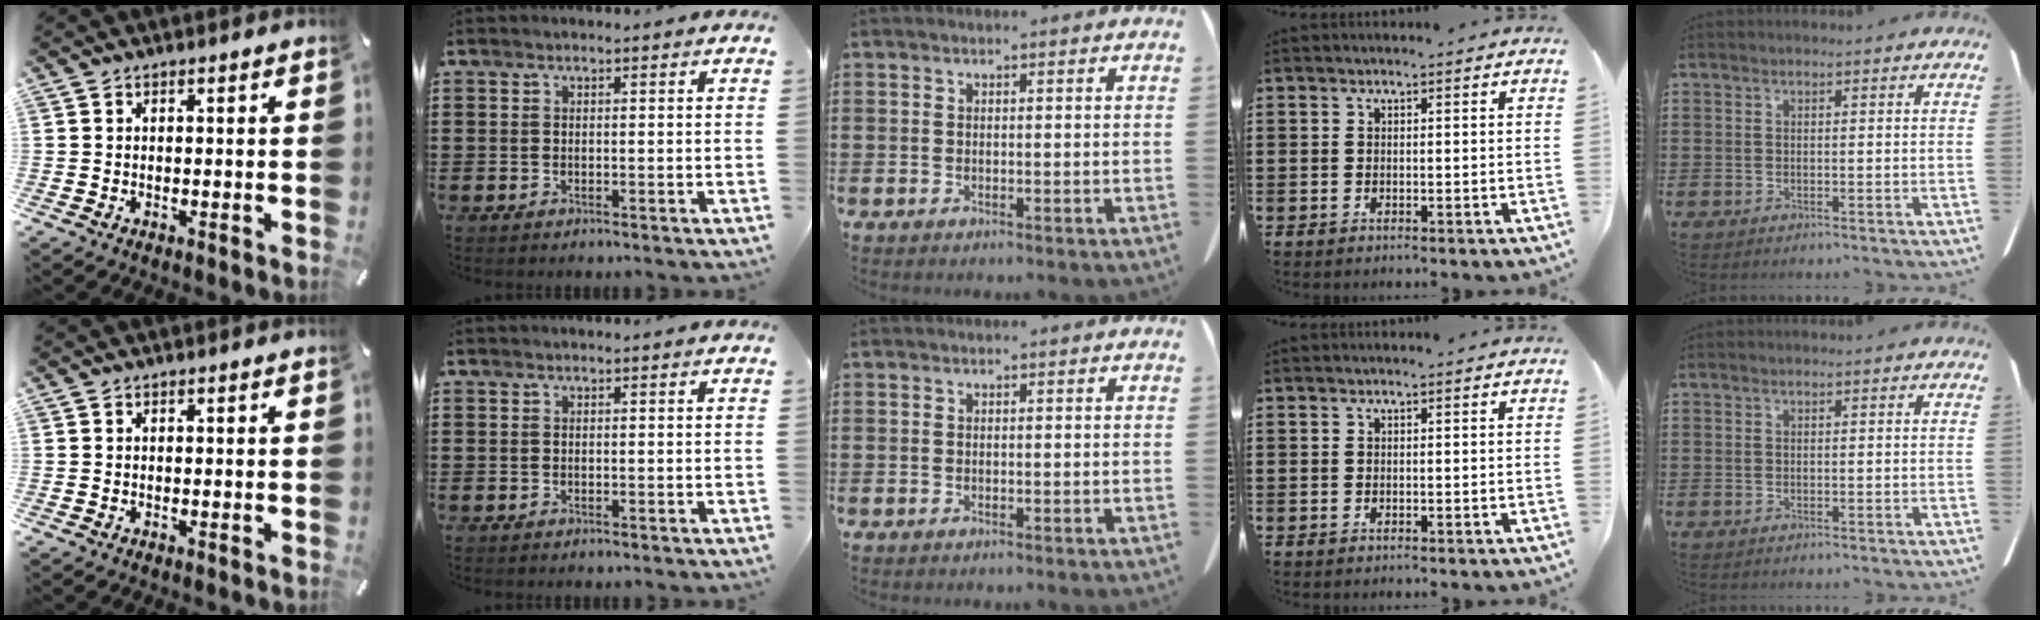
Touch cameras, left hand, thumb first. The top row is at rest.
{}